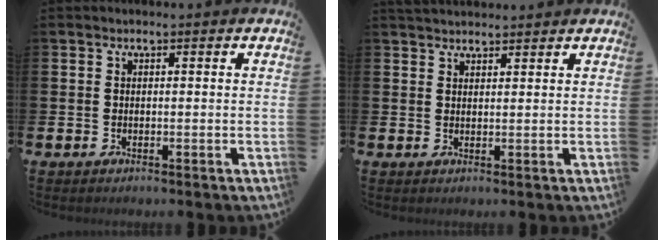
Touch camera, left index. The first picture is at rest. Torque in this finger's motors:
{"motor_torque": [-0.19, -0.47, 0.15, 0.08]}